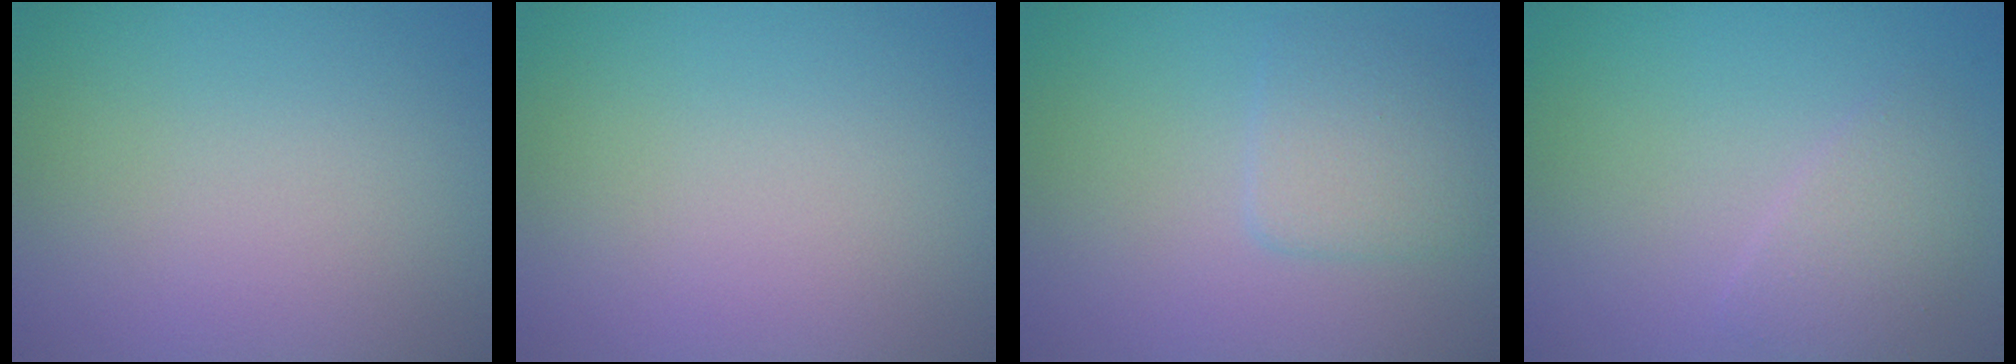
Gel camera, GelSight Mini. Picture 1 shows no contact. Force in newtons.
{"total": 0.0}
{"total": 2.5, "press": 2.5, "slide": 0.1}
{"total": 2.2, "press": 2.2, "slide": 0.1}